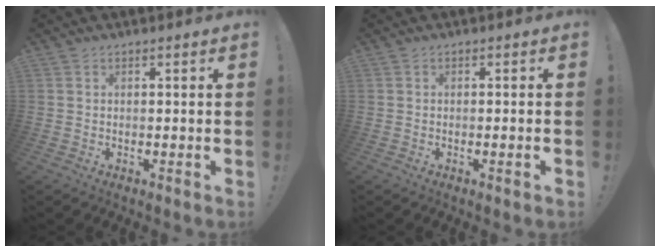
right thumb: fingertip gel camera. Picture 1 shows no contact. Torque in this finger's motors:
{"motor_torque": [0.12, 0.06, -0.25, -0.10, 0.02]}